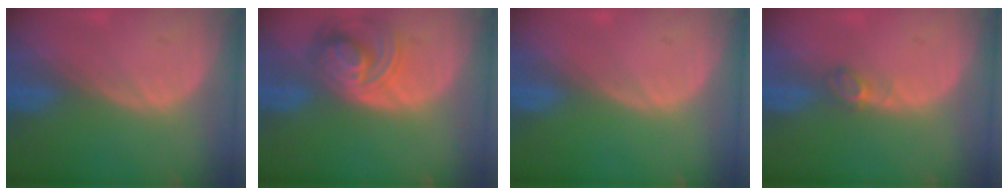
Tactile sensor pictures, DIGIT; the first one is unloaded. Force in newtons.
{"total": 7.7, "press": 6.9, "slide": 3.5}
{"total": 0.0}
{"total": 2.0, "press": 1.9, "slide": 0.4}